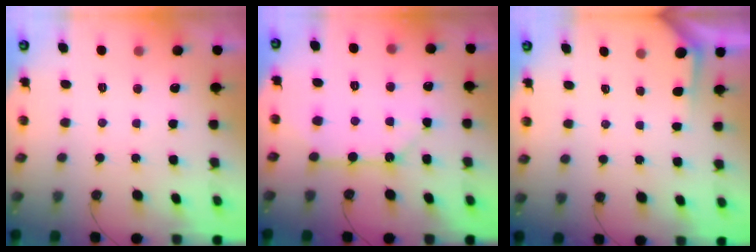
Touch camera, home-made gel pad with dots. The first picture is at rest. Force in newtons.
{"total": 11.3, "press": 11.2, "slide": 1.1}
{"total": 2.2, "press": 2.2, "slide": 0.3}